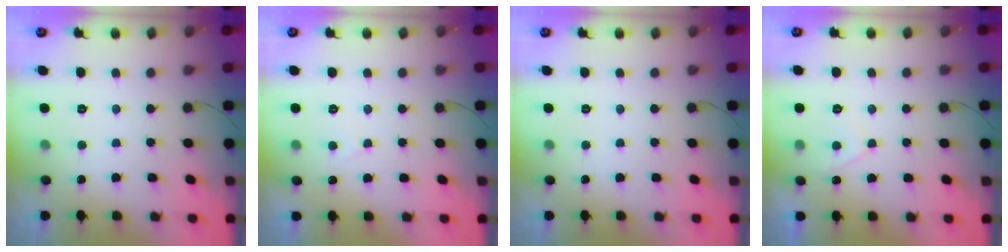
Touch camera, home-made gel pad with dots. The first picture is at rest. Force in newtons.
{"total": 2.3, "press": 2.3, "slide": 0.2}
{"total": 0.0}
{"total": 2.9, "press": 2.8, "slide": 0.5}